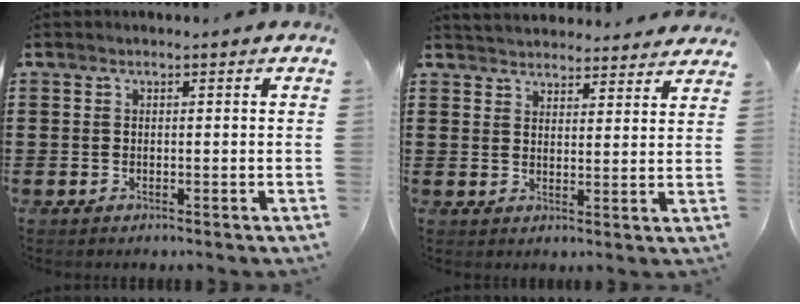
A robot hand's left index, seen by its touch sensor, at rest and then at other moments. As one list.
[{"total": 3.5, "force": [3.5, 0.0, -0.1], "torque": [-0.010, -0.017, 0.063]}]